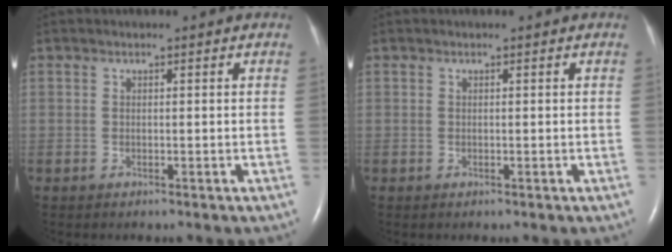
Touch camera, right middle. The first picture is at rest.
{"total": 0.0}